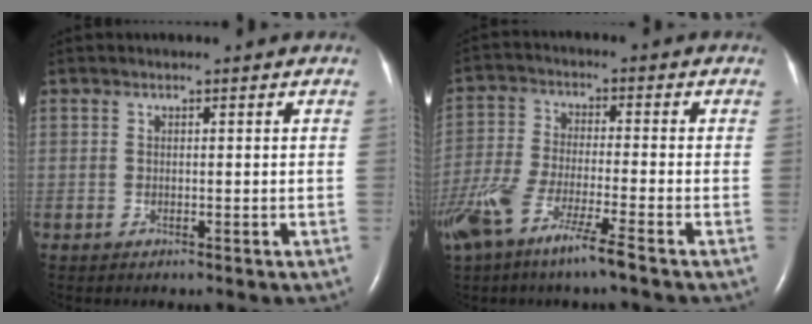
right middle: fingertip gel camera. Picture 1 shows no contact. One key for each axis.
{"total": 10.9, "fx": -7.0, "fy": 0.7, "fz": 8.2, "tx": -0.177, "ty": -0.027, "tz": -0.139}